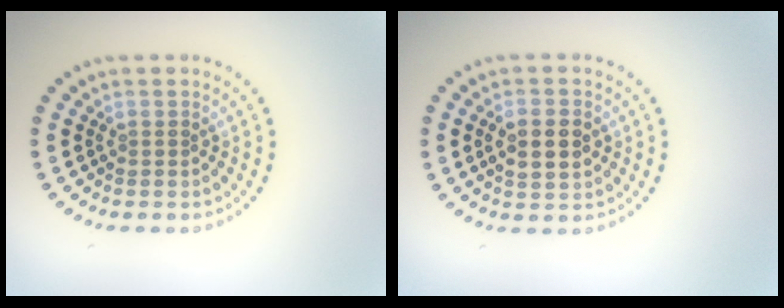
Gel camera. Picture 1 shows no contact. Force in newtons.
{"total": 3.2, "press": 3.2, "slide": 0.3}